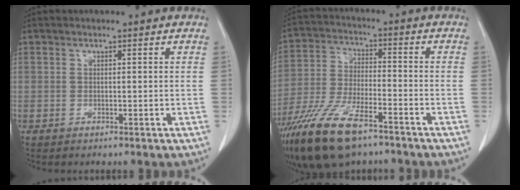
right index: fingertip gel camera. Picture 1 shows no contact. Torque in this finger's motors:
{"motor_torque": [1.02, -1.11, 0.71, 0.21]}